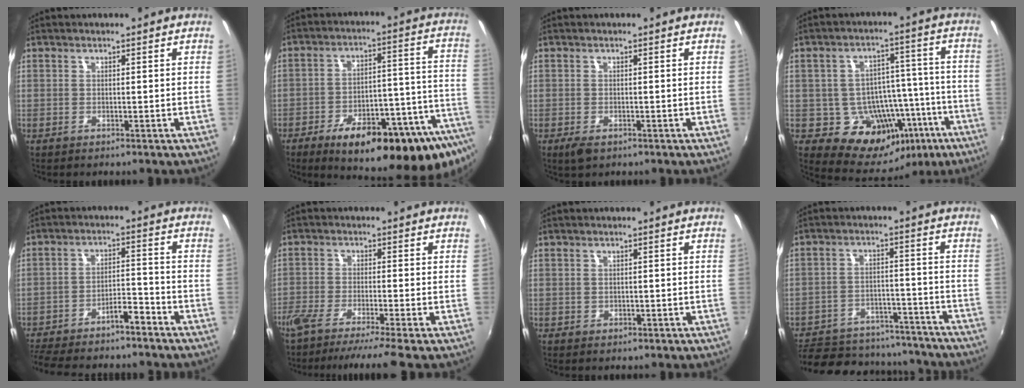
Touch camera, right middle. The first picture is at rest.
{"total": 26.2, "force": [-17.8, 7.0, 17.8], "torque": [-0.235, -0.012, -0.236]}
{"total": 1.5, "force": [-0.9, 0.9, 0.8], "torque": [-0.015, -0.005, -0.017]}
{"total": 16.6, "force": [-7.5, 12.7, 7.7], "torque": [-0.129, 0.031, -0.071]}
{"total": 9.4, "force": [-8.3, 1.5, 4.3], "torque": [-0.093, 0.018, -0.139]}
{"total": 8.3, "force": [-7.0, -1.1, 4.4], "torque": [-0.093, -0.032, -0.121]}
{"total": 0.8, "force": [-0.2, 0.7, 0.2], "torque": [0.000, 0.000, -0.001]}
{"total": 21.4, "force": [-17.3, 9.8, 7.9], "torque": [-0.184, 0.024, -0.215]}